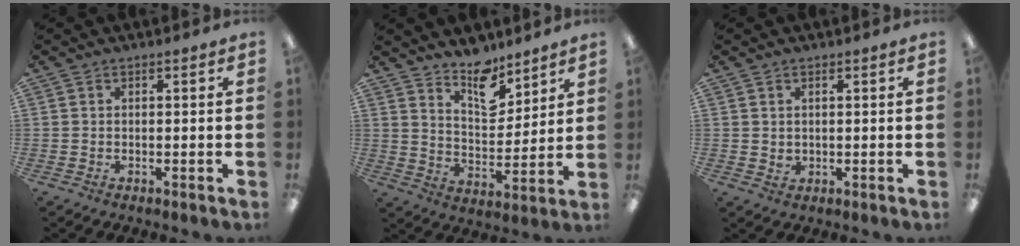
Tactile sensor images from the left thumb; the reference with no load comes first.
{"total": 11.4, "force": [9.1, 5.1, 4.5], "torque": [-0.053, -0.066, 0.164]}
{"total": 1.6, "force": [1.0, 1.2, 0.4], "torque": [-0.001, -0.002, 0.017]}